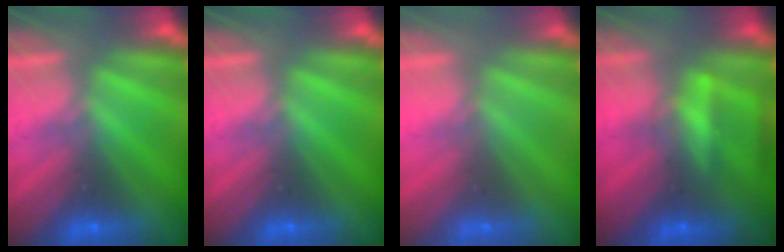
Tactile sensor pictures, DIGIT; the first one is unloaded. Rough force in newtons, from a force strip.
{"total": 0.0}
{"total": 2.9}
{"total": 6.9}